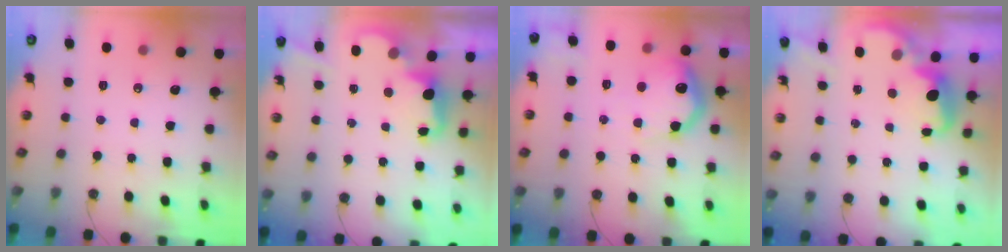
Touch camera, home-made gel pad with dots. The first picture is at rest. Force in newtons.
{"total": 2.5, "press": 2.4, "slide": 0.5}
{"total": 16.0, "press": 15.9, "slide": 1.3}
{"total": 2.7, "press": 2.6, "slide": 0.5}